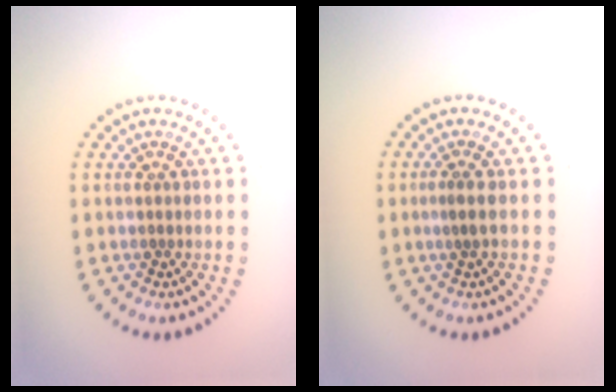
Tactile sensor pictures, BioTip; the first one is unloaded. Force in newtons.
{"total": 0.9, "press": 0.5, "slide": 0.8}